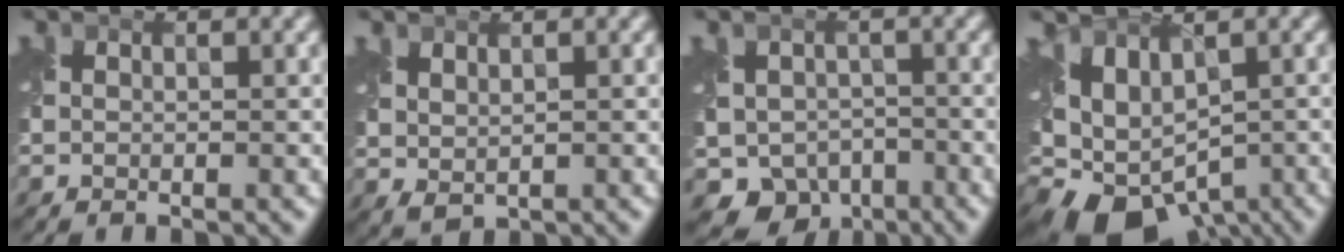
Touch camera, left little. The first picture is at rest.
{"total": 1.6, "force": [0.9, 0.8, 1.0], "torque": [-0.024, -0.003, 0.024]}
{"total": 7.2, "force": [-3.6, 5.9, 2.1], "torque": [-0.029, -0.020, -0.058]}
{"total": 10.0, "force": [-4.5, 6.2, 6.5], "torque": [-0.114, -0.027, -0.040]}